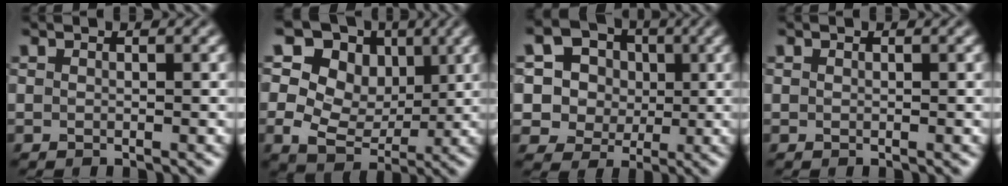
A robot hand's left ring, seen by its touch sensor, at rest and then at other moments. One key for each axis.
{"total": 10.5, "fx": 3.6, "fy": 8.1, "fz": 5.7, "tx": -0.102, "ty": 0.028, "tz": 0.041}
{"total": 11.2, "fx": 3.1, "fy": 9.8, "fz": 4.3, "tx": -0.115, "ty": 0.041, "tz": 0.046}
{"total": 0.0}